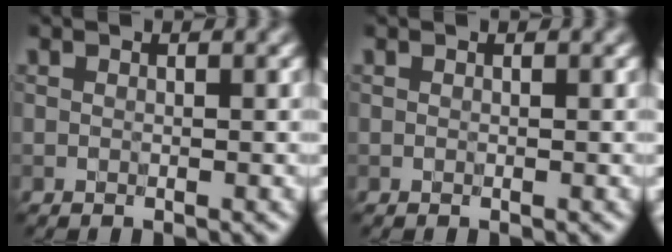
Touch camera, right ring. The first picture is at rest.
{"total": 0.0}